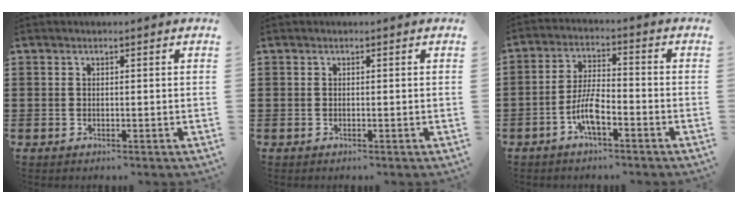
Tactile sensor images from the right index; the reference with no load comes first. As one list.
[{"total": 0.0}, {"total": 6.2, "force": [-3.1, 1.8, 5.1], "torque": [-0.119, -0.005, -0.063]}]